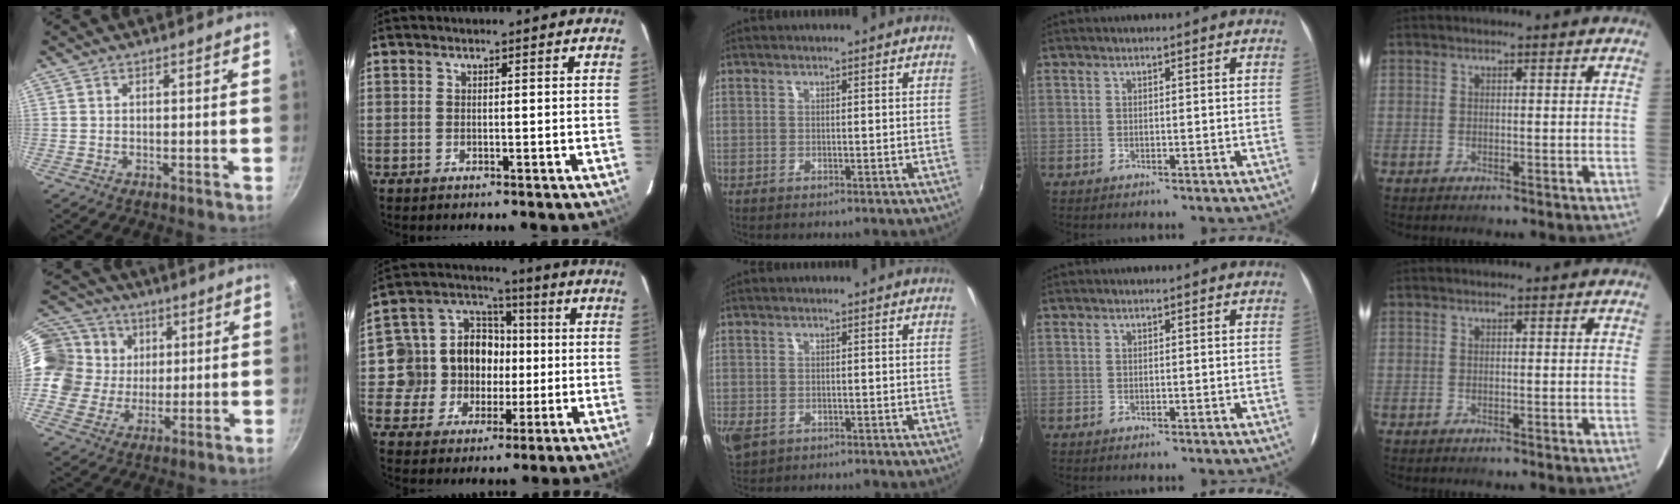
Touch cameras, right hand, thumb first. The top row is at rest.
{"thumb": {"total": 19.2, "force": [4.3, 16.6, 8.5], "torque": [-0.174, 0.013, 0.074]}, "index": {"total": 13.9, "force": [-0.7, 12.8, 5.2], "torque": [-0.125, 0.043, -0.011]}, "middle": {"total": 5.3, "force": [-2.3, 3.5, 3.4], "torque": [-0.074, -0.020, -0.036]}}